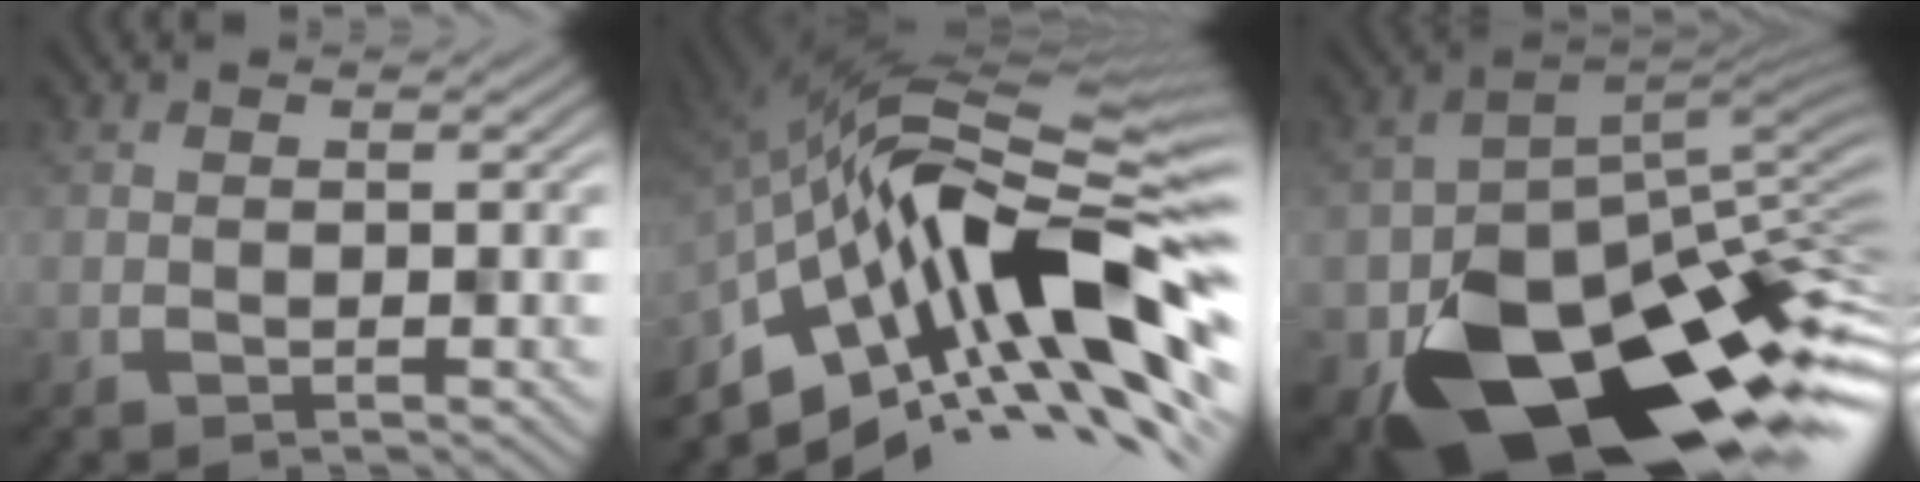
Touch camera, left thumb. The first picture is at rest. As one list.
[{"total": 15.0, "force": [-3.9, 5.7, 13.3], "torque": [-0.242, 0.006, -0.085]}, {"total": 15.9, "force": [-8.0, 9.7, 9.6], "torque": [-0.163, -0.054, -0.113]}]